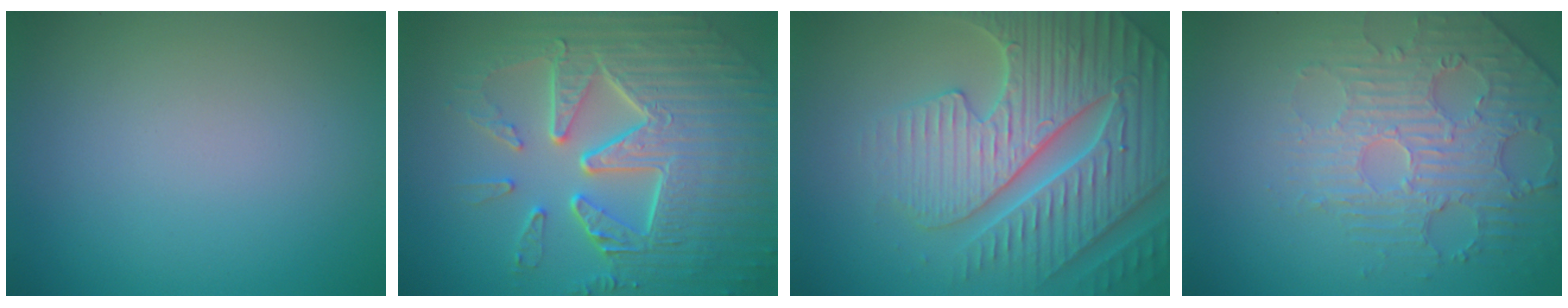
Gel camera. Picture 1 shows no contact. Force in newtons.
{"total": 9.8, "press": 6.6, "slide": 7.2}
{"total": 7.6, "press": 7.4, "slide": 1.7}
{"total": 4.6, "press": 3.8, "slide": 2.7}